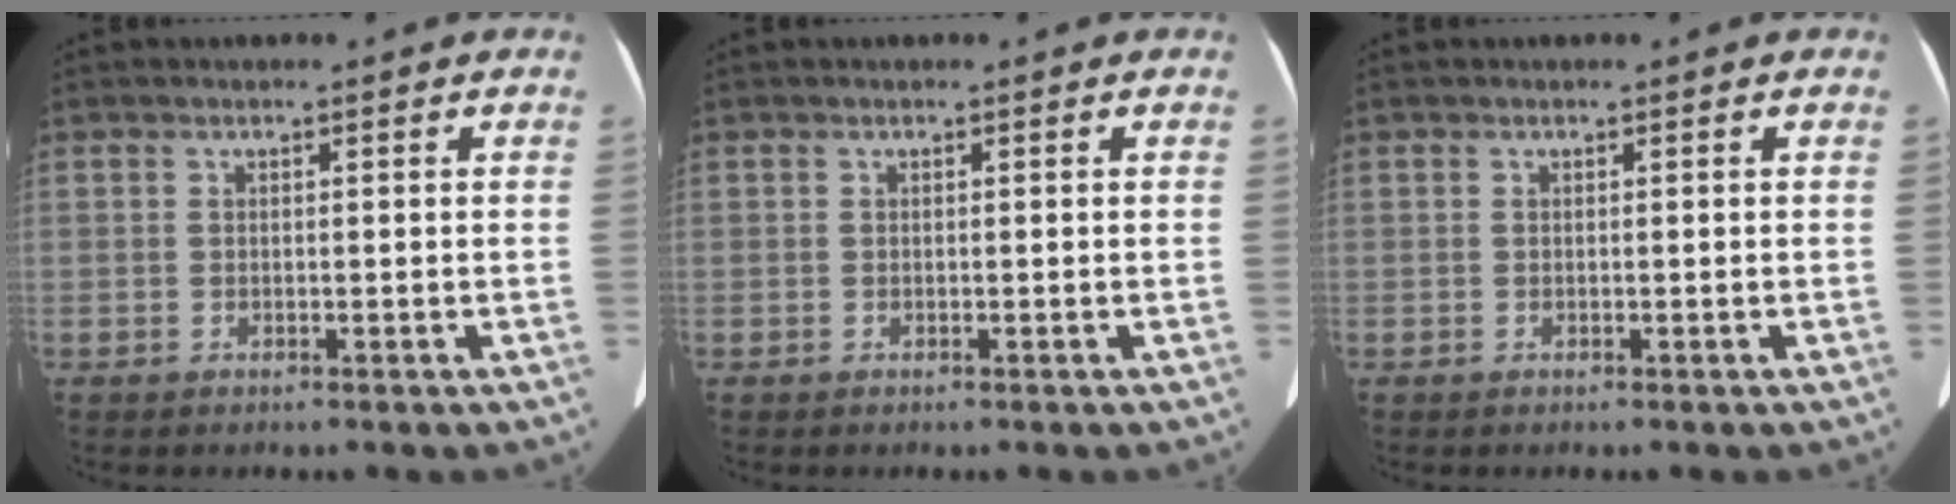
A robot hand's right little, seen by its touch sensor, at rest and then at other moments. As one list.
[{"total": 0.0}, {"total": 0.0}]